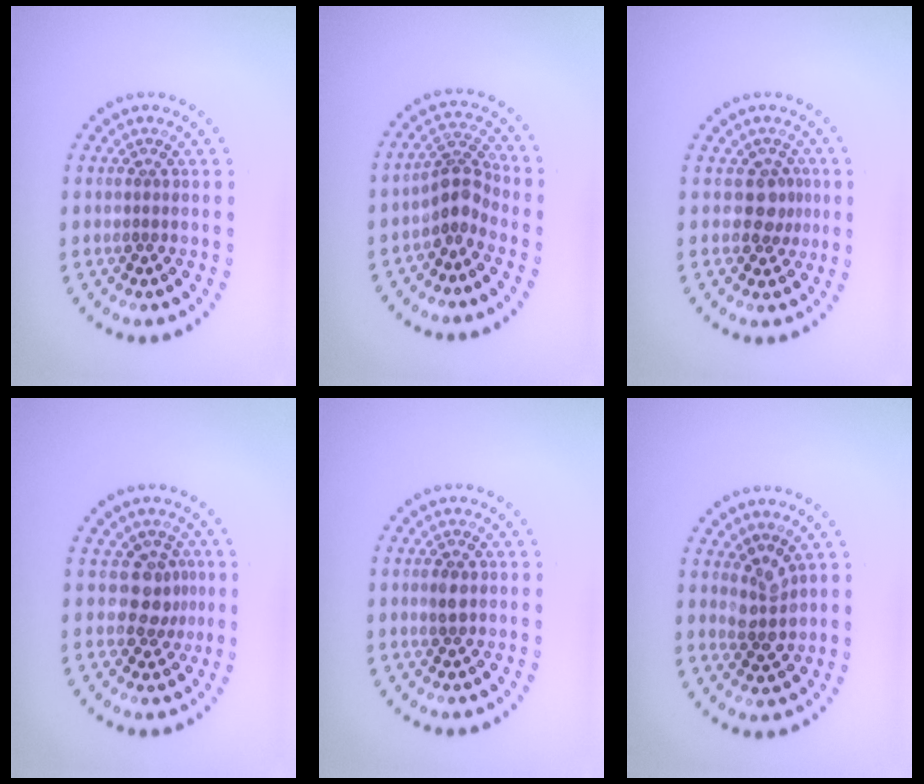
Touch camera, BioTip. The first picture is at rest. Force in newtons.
{"total": 2.8, "press": 2.2, "slide": 1.8}
{"total": 2.2, "press": 1.8, "slide": 1.4}
{"total": 2.7, "press": 2.2, "slide": 1.6}
{"total": 1.3, "press": 1.3, "slide": 0.1}
{"total": 2.3, "press": 2.0, "slide": 1.2}